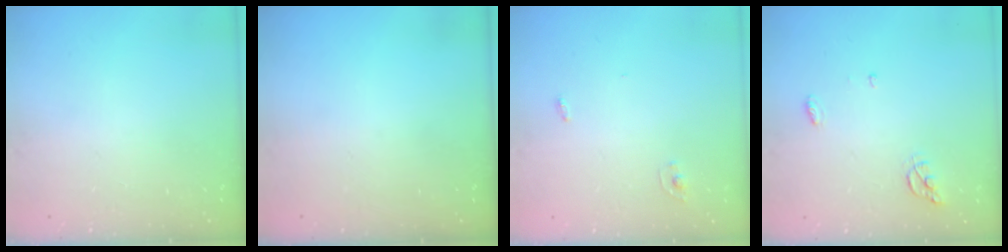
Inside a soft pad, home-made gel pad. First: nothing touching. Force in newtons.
{"total": 0.0}
{"total": 2.4, "press": 2.4, "slide": 0.2}
{"total": 5.2, "press": 5.2, "slide": 0.2}